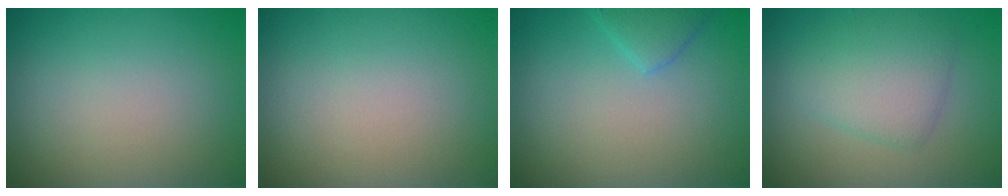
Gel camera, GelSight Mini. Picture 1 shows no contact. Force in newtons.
{"total": 0.0}
{"total": 2.1, "press": 2.1, "slide": 0.1}
{"total": 3.7, "press": 3.7, "slide": 0.1}